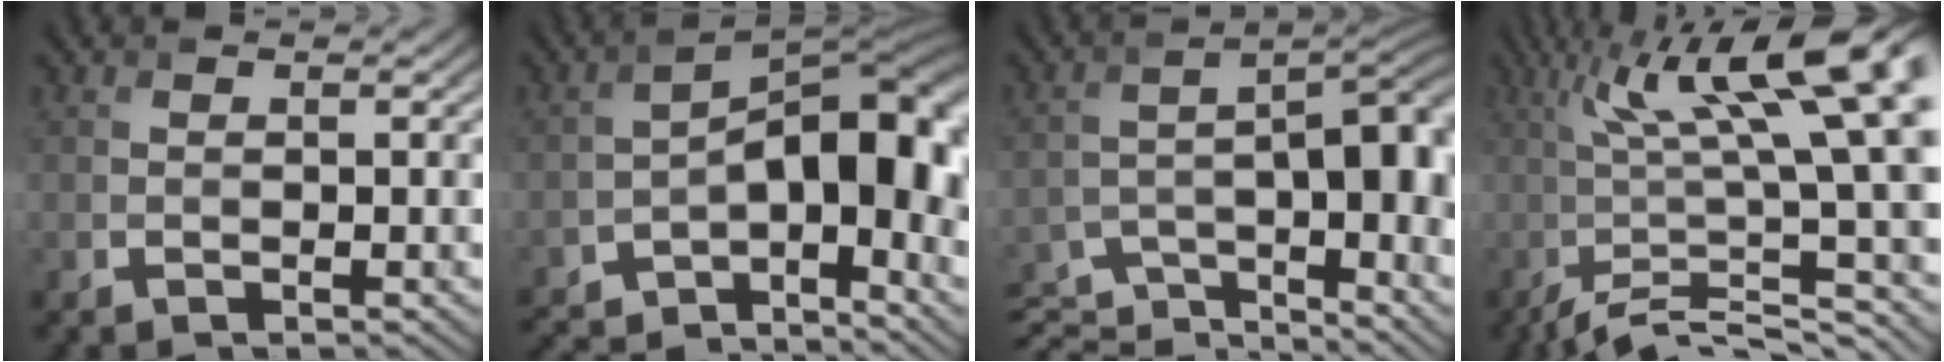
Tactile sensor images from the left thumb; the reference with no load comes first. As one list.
[{"total": 12.3, "force": [-6.2, 4.6, 9.5], "torque": [-0.146, -0.008, -0.105]}, {"total": 12.5, "force": [-8.7, 3.5, 8.3], "torque": [-0.138, -0.014, -0.130]}, {"total": 16.5, "force": [0.8, 3.3, 16.1], "torque": [-0.247, 0.011, 0.022]}]